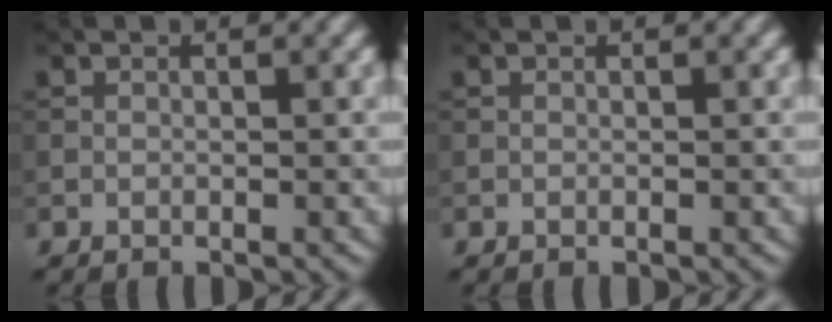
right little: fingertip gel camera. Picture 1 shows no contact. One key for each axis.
{"total": 0.0}